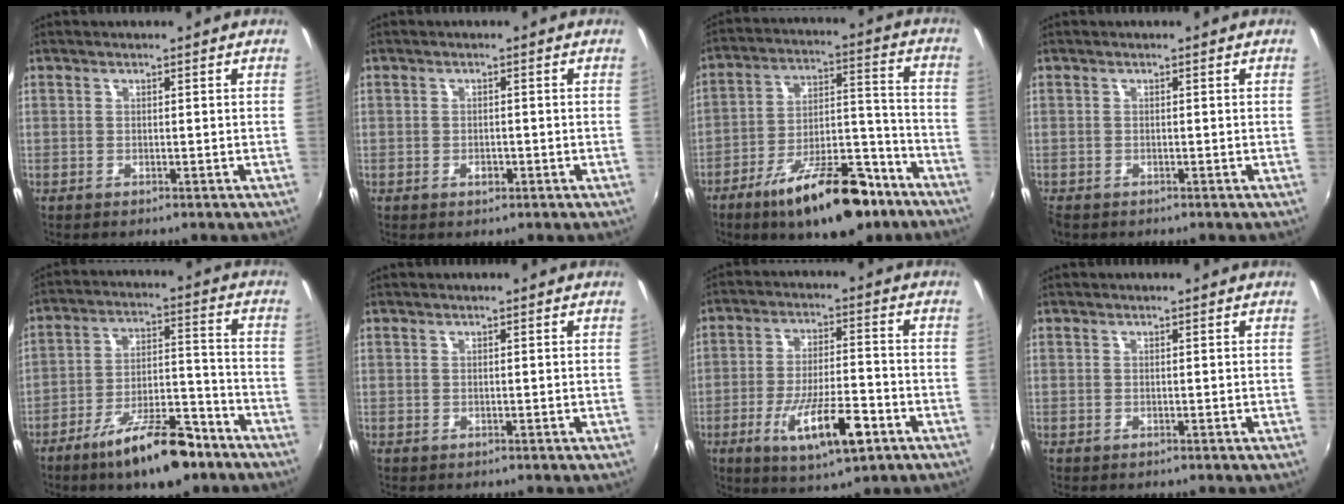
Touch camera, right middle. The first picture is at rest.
{"total": 1.5, "force": [-0.7, 1.0, 0.8], "torque": [-0.013, 0.000, -0.011]}
{"total": 19.4, "force": [-12.9, 6.9, 12.7], "torque": [-0.210, -0.002, -0.196]}
{"total": 1.4, "force": [-1.2, 0.6, 0.4], "torque": [-0.013, -0.007, -0.023]}
{"total": 14.8, "force": [-10.4, 4.5, 9.6], "torque": [-0.168, 0.000, -0.161]}
{"total": 0.0}
{"total": 12.8, "force": [-5.9, 3.5, 10.9], "torque": [-0.207, -0.018, -0.094]}
{"total": 0.0}